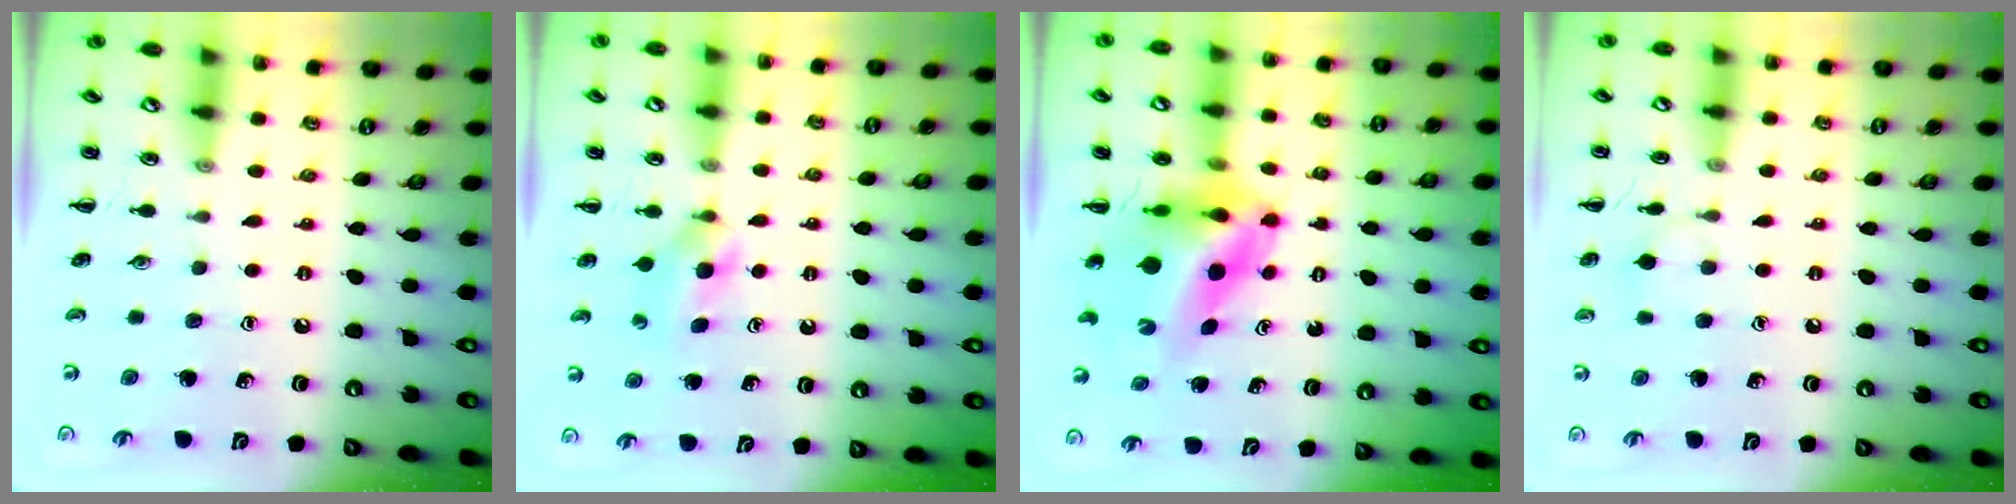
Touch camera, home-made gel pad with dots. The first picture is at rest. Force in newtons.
{"total": 4.9, "press": 4.7, "slide": 1.2}
{"total": 9.5, "press": 9.0, "slide": 3.2}
{"total": 5.9, "press": 5.7, "slide": 1.8}